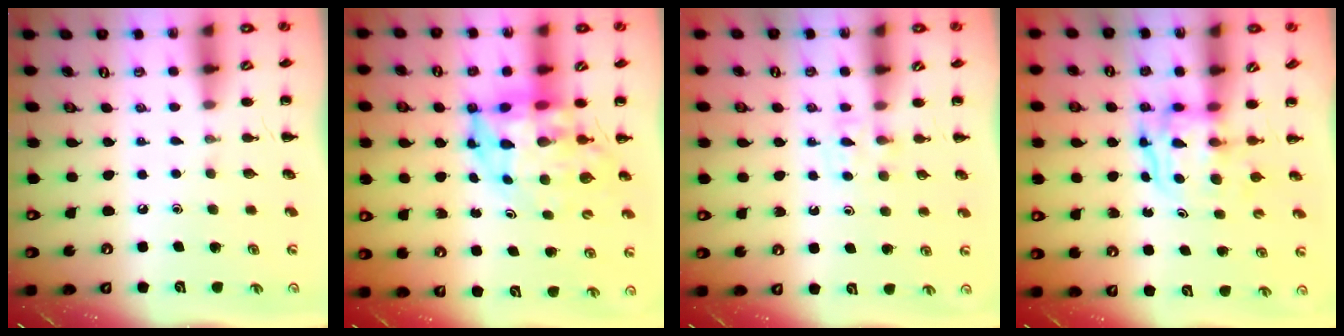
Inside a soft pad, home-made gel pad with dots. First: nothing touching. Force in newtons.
{"total": 7.2, "press": 6.9, "slide": 2.0}
{"total": 3.8, "press": 3.5, "slide": 1.3}
{"total": 3.8, "press": 3.8, "slide": 0.4}